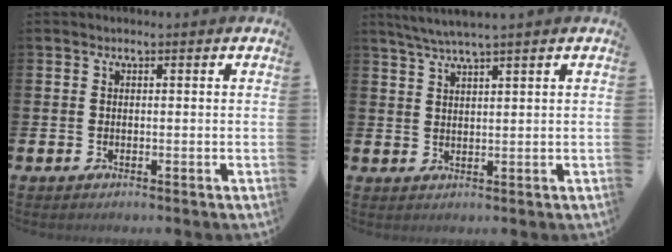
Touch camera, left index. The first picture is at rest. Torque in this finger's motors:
{"motor_torque": [-0.10, -0.32, 0.44, 0.13]}